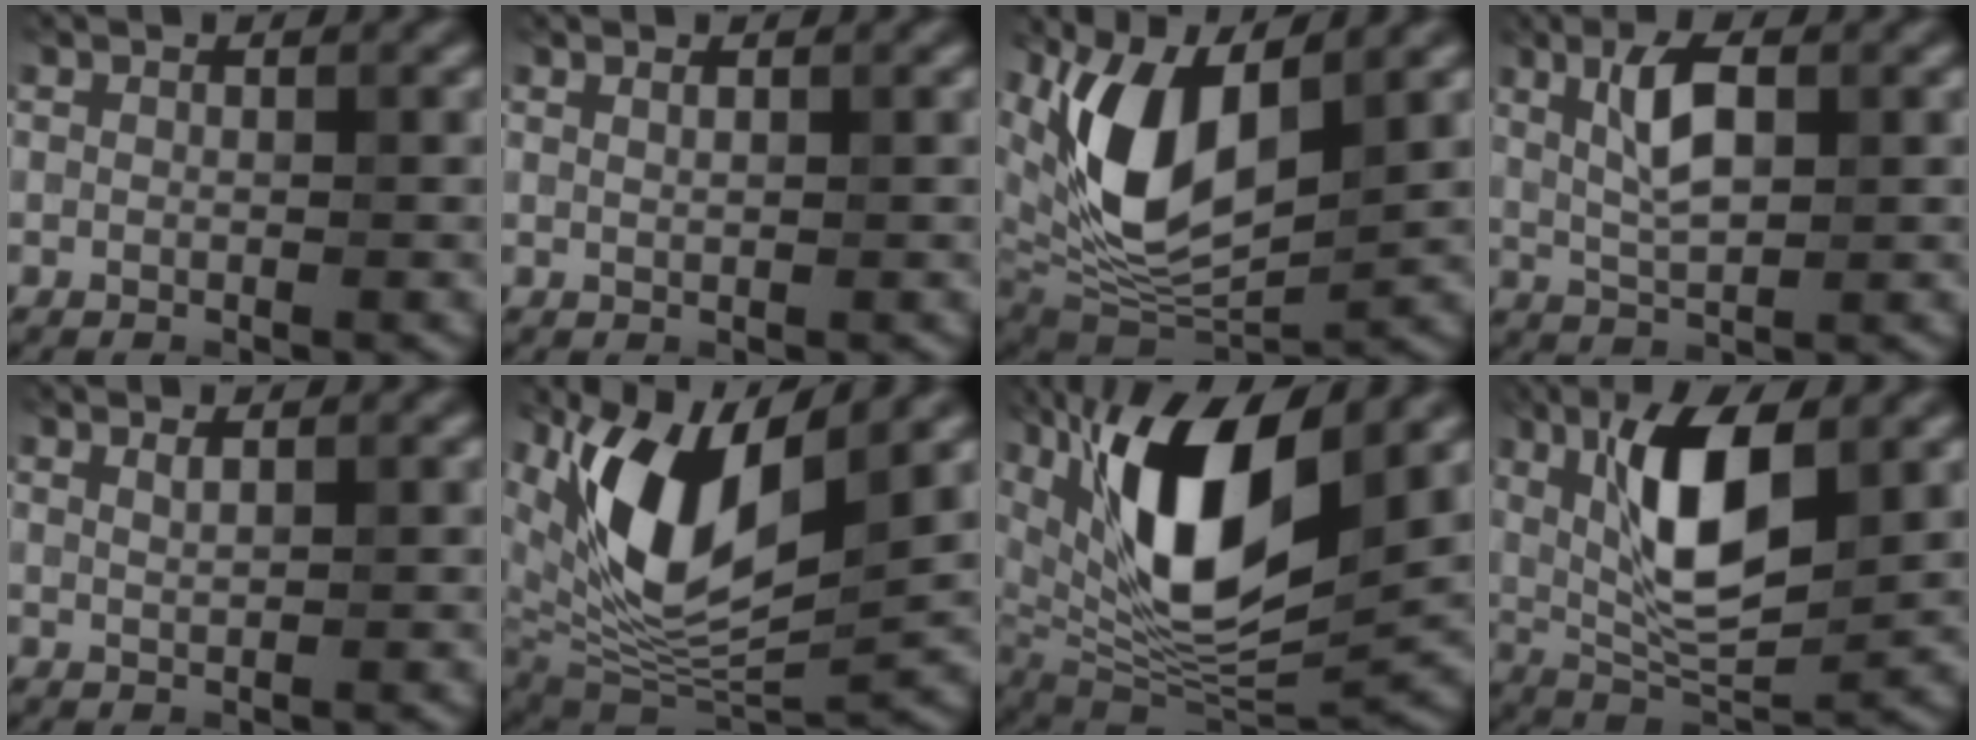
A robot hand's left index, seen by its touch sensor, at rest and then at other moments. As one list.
[{"total": 0.7, "force": [0.5, 0.2, 0.4], "torque": [-0.004, -0.002, 0.008]}, {"total": 9.7, "force": [3.2, 4.9, 7.7], "torque": [-0.159, -0.017, 0.059]}, {"total": 4.4, "force": [1.3, 1.5, 3.9], "torque": [-0.080, 0.006, 0.023]}, {"total": 1.0, "force": [0.7, 0.3, 0.6], "torque": [-0.006, 0.002, 0.011]}, {"total": 10.8, "force": [4.4, 5.0, 8.5], "torque": [-0.162, -0.011, 0.084]}, {"total": 13.6, "force": [4.8, 5.1, 11.7], "torque": [-0.201, 0.001, 0.086]}, {"total": 9.4, "force": [2.5, 3.5, 8.3], "torque": [-0.146, -0.005, 0.044]}]